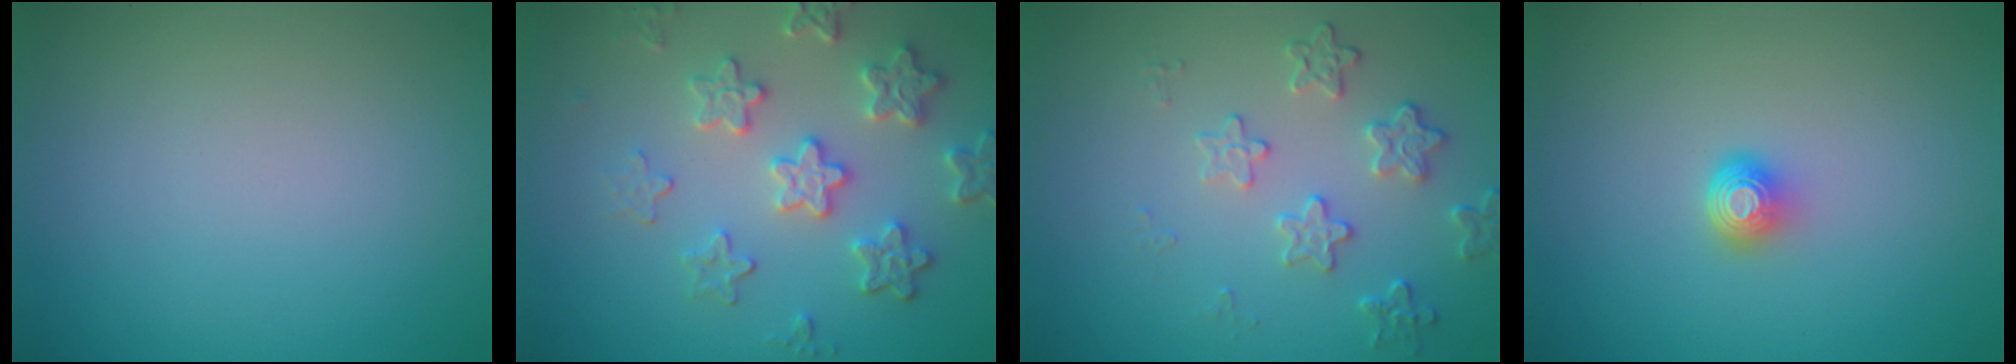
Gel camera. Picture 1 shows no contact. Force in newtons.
{"total": 4.7, "press": 4.0, "slide": 2.5}
{"total": 2.6, "press": 2.0, "slide": 1.7}
{"total": 1.6, "press": 1.2, "slide": 1.1}